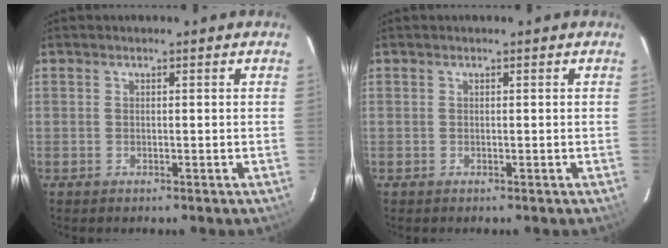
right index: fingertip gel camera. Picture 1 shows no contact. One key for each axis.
{"total": 0.0}